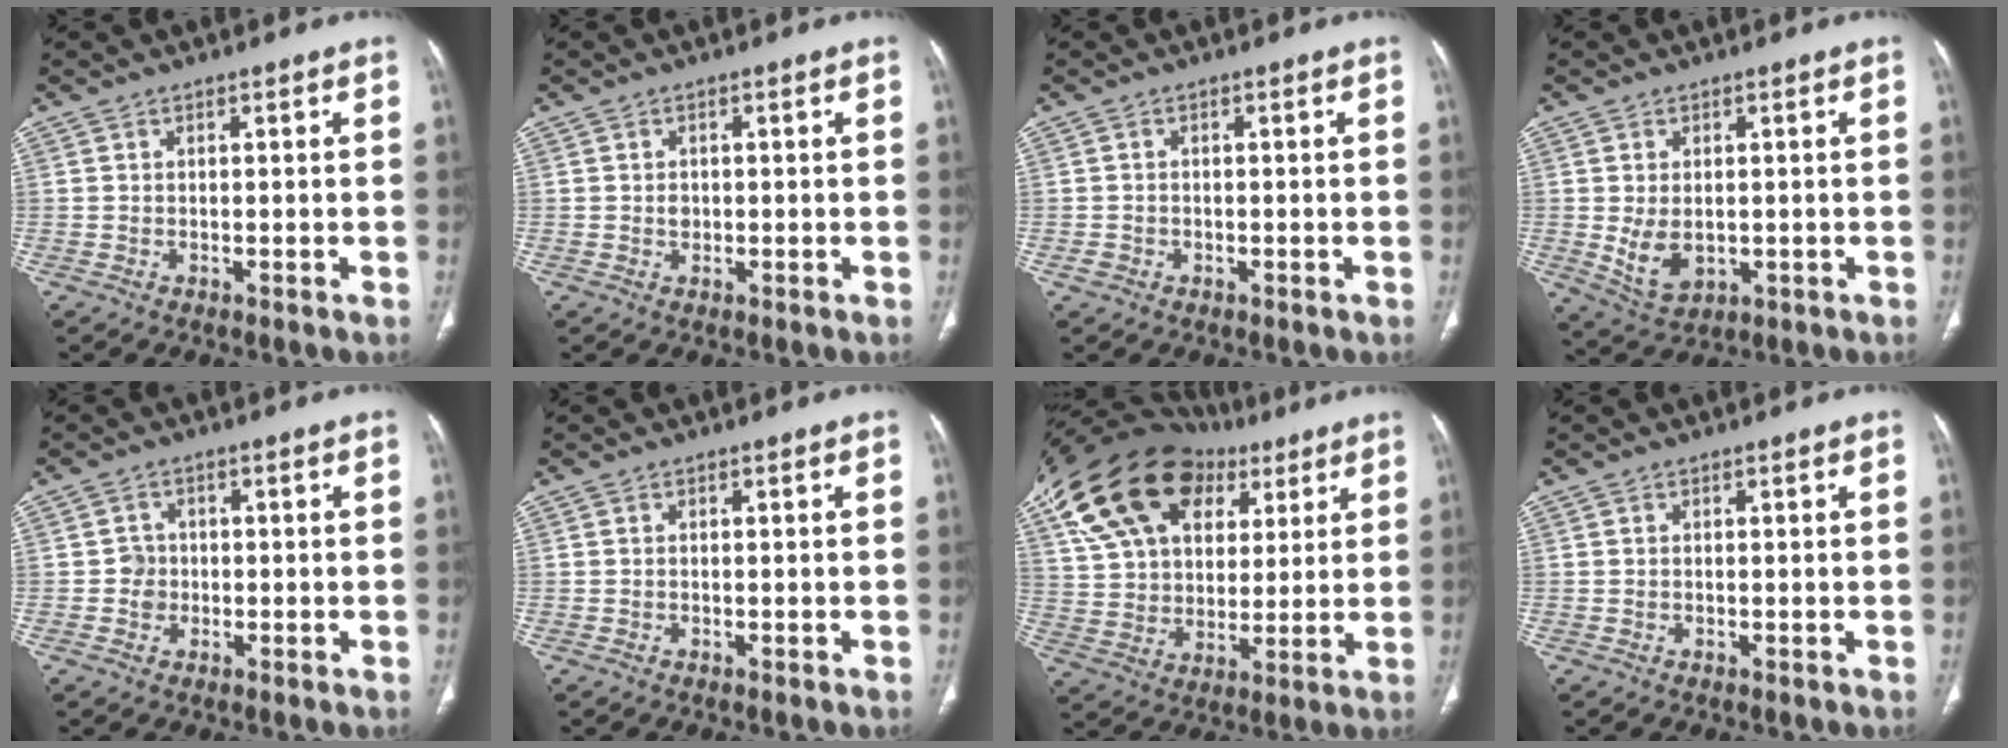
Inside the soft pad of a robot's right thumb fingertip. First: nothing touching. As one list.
[{"total": 1.2, "force": [0.0, 1.0, 0.6], "torque": [-0.008, 0.002, 0.001]}, {"total": 1.3, "force": [-0.5, 1.1, 0.4], "torque": [-0.009, 0.005, -0.009]}, {"total": 6.5, "force": [-0.4, 4.3, 4.9], "torque": [-0.082, -0.010, 0.010]}, {"total": 2.7, "force": [-0.4, 2.6, 0.7], "torque": [0.004, 0.009, -0.010]}, {"total": 0.0}, {"total": 24.3, "force": [12.8, 15.5, 13.8], "torque": [-0.242, 0.016, 0.233]}, {"total": 0.0}]